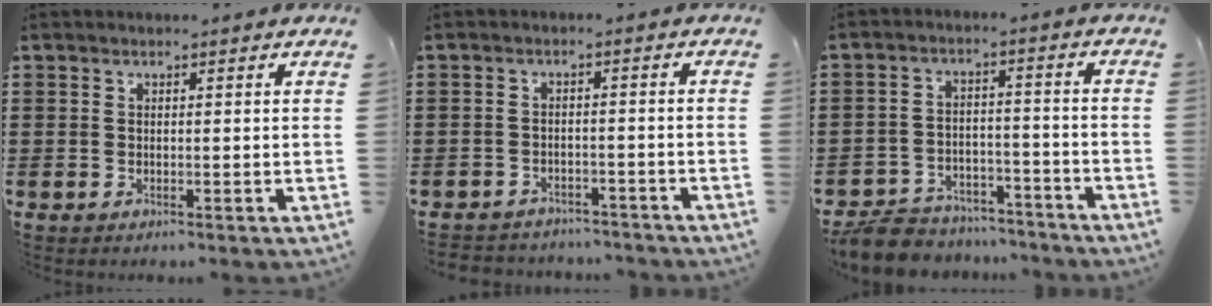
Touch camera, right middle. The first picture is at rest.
{"total": 2.6, "force": [-2.6, 0.4, -0.4], "torque": [-0.002, -0.002, -0.057]}
{"total": 6.9, "force": [-6.7, 1.5, 1.0], "torque": [-0.027, 0.016, -0.133]}